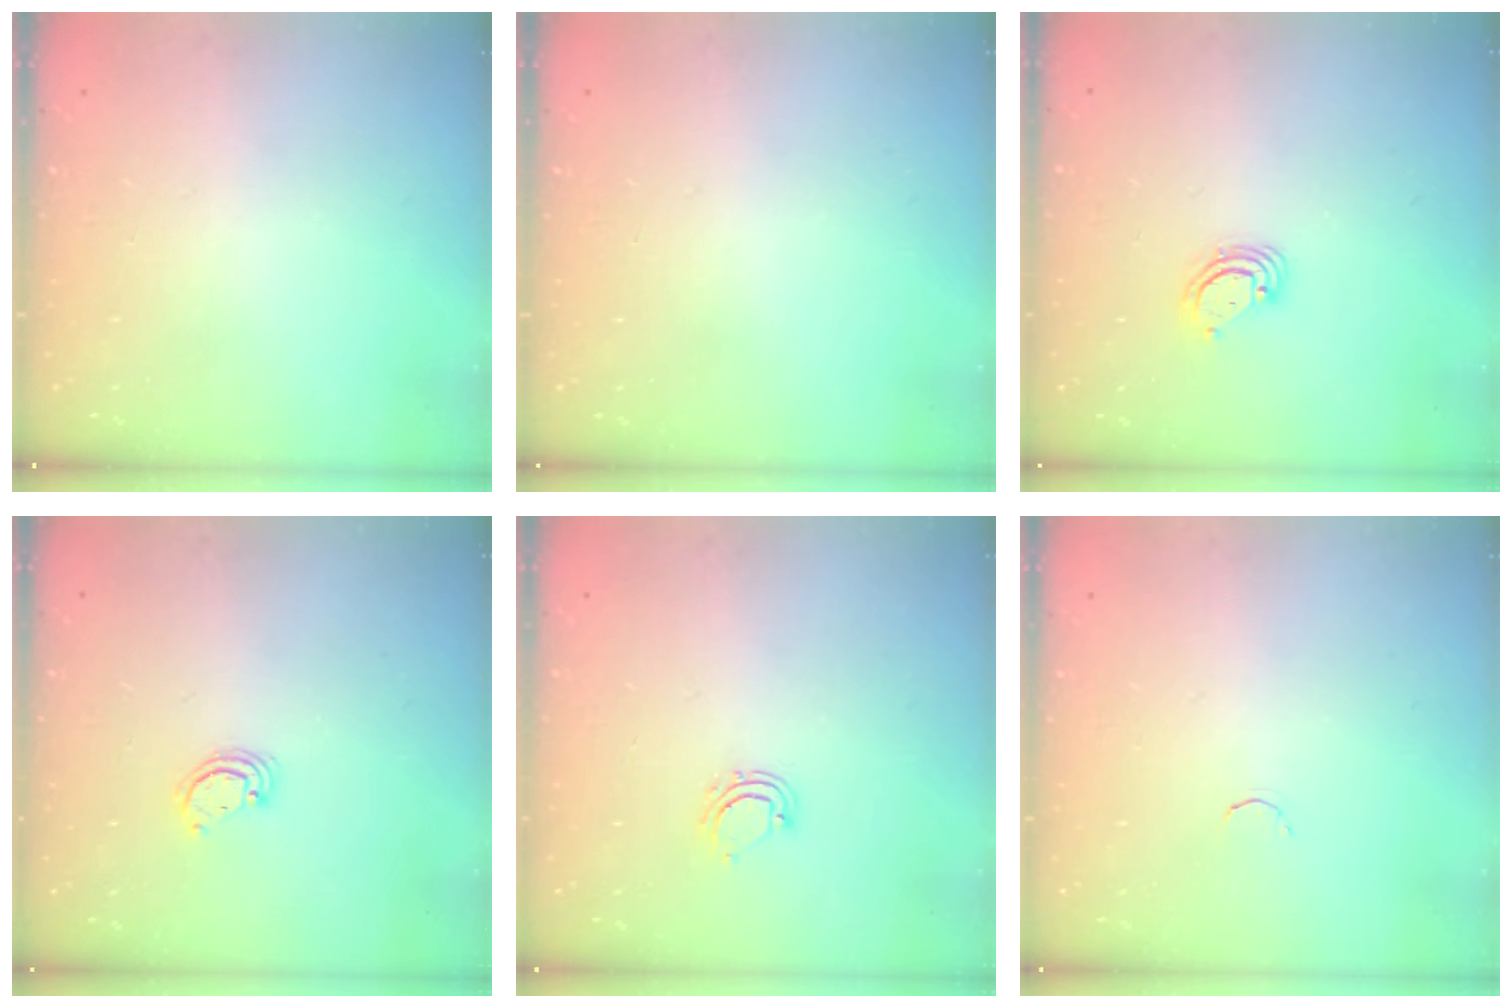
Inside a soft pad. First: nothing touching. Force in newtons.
{"total": 0.0}
{"total": 3.7, "press": 3.7, "slide": 0.3}
{"total": 2.6, "press": 2.6, "slide": 0.3}
{"total": 5.4, "press": 5.4, "slide": 0.4}
{"total": 1.8, "press": 1.7, "slide": 0.4}